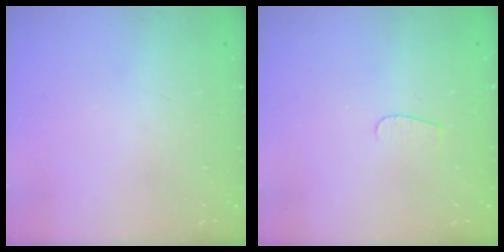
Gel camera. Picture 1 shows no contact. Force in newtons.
{"total": 3.5, "press": 3.5, "slide": 0.3}